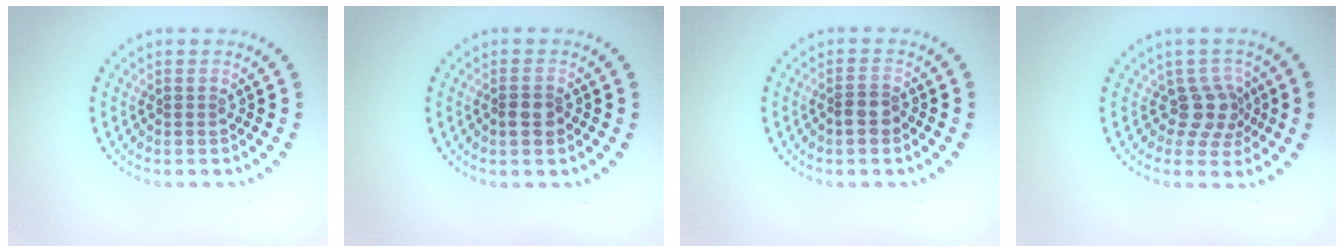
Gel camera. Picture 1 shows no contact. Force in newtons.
{"total": 1.8, "press": 1.7, "slide": 0.7}
{"total": 1.9, "press": 1.7, "slide": 0.8}
{"total": 2.8, "press": 2.1, "slide": 1.9}